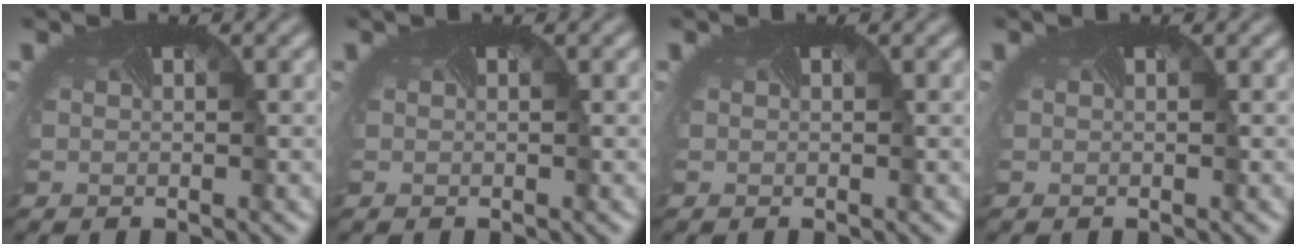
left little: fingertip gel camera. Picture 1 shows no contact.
{"total": 0.0}
{"total": 0.0}
{"total": 0.0}